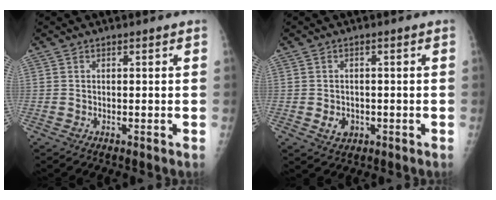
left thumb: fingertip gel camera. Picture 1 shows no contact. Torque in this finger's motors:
{"motor_torque": [0.54, 0.52, 0.46, 0.37, 0.02]}